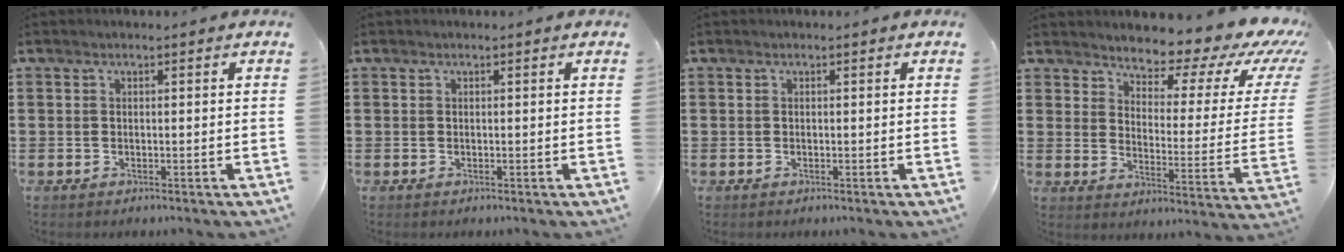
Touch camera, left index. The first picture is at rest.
{"total": 0.0}
{"total": 0.0}
{"total": 6.3, "force": [5.6, 1.8, 2.4], "torque": [-0.046, -0.050, 0.087]}